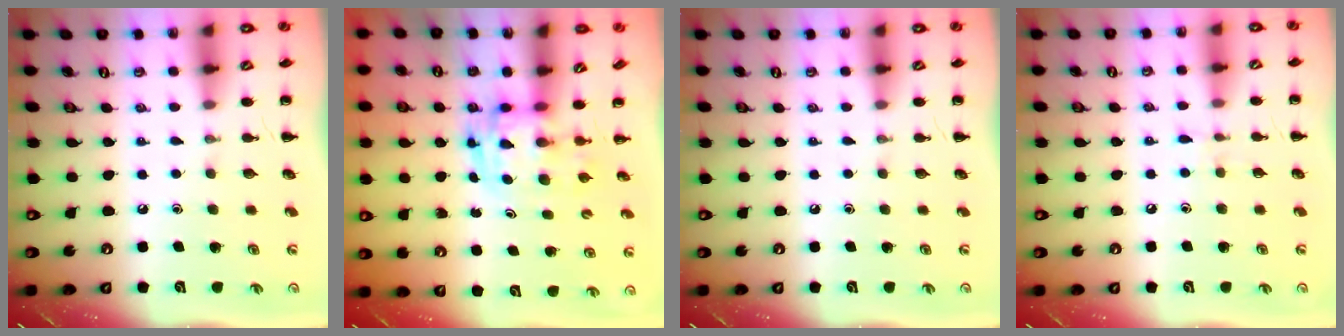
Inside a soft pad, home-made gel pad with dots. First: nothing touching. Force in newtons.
{"total": 3.0, "press": 2.9, "slide": 0.5}
{"total": 0.0}
{"total": 4.5, "press": 4.1, "slide": 1.6}